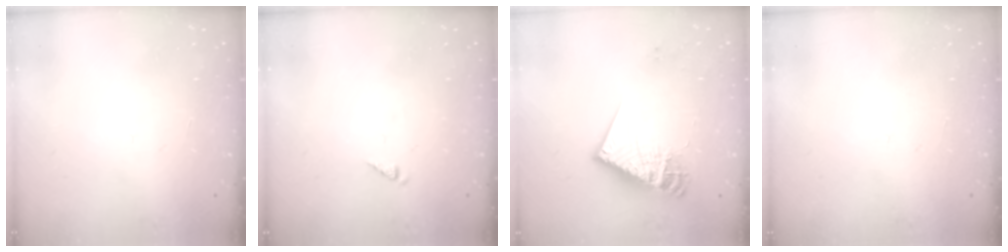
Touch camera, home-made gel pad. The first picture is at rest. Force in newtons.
{"total": 0.8, "press": 0.8, "slide": 0.2}
{"total": 17.8, "press": 17.8, "slide": 1.0}
{"total": 0.0}